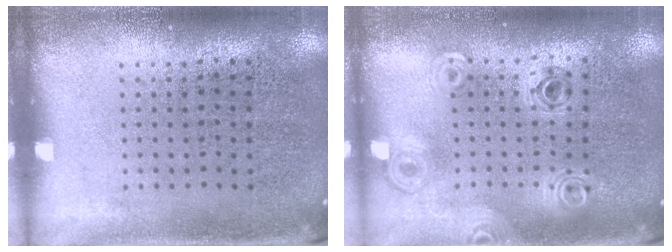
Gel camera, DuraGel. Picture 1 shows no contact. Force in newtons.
{"total": 0.9, "press": 0.9, "slide": 0.1}